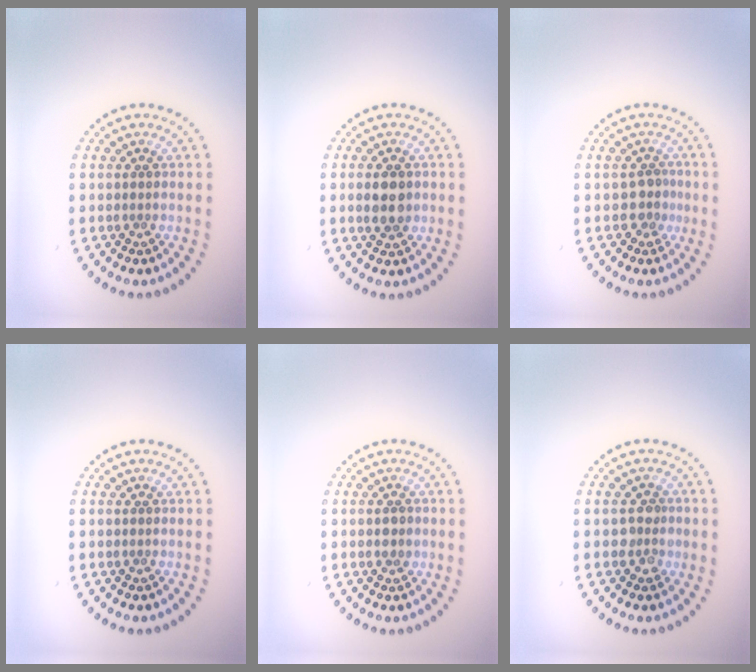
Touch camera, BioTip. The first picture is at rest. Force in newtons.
{"total": 2.6, "press": 2.6, "slide": 0.2}
{"total": 1.8, "press": 1.4, "slide": 1.2}
{"total": 0.0}
{"total": 1.2, "press": 1.1, "slide": 0.2}
{"total": 1.8, "press": 1.6, "slide": 0.6}